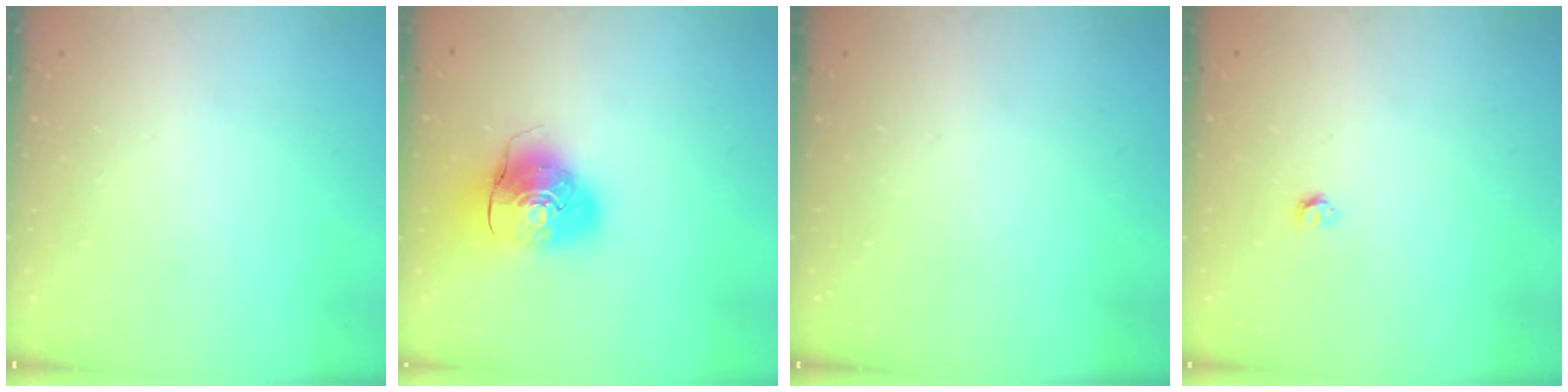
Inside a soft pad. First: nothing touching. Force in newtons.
{"total": 10.6, "press": 10.5, "slide": 1.8}
{"total": 0.0}
{"total": 3.2, "press": 3.2, "slide": 0.3}